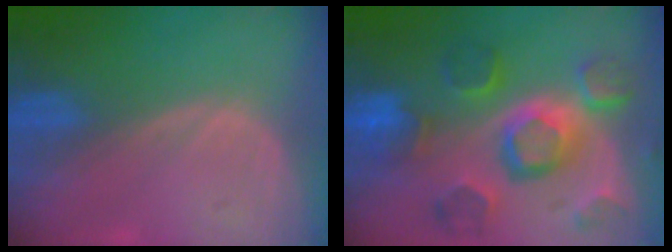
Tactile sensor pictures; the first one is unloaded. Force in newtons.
{"total": 12.0, "press": 10.3, "slide": 6.1}